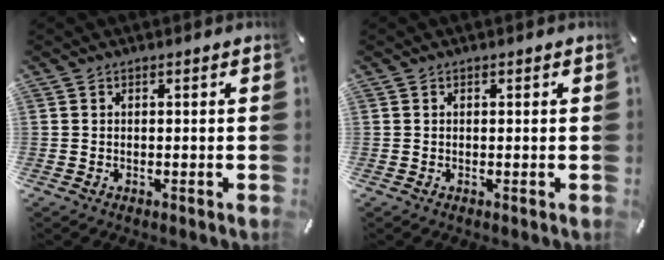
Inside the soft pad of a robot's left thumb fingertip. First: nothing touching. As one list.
[{"total": 0.0}]